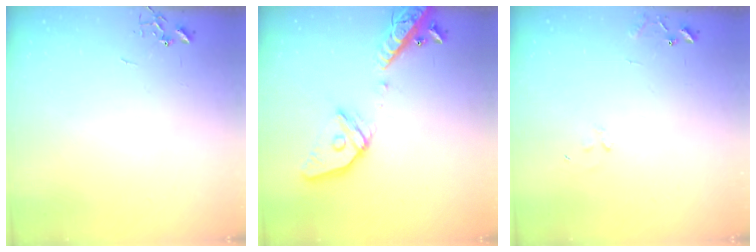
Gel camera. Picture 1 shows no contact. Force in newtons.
{"total": 18.3, "press": 17.9, "slide": 3.6}
{"total": 7.6, "press": 7.6, "slide": 0.7}